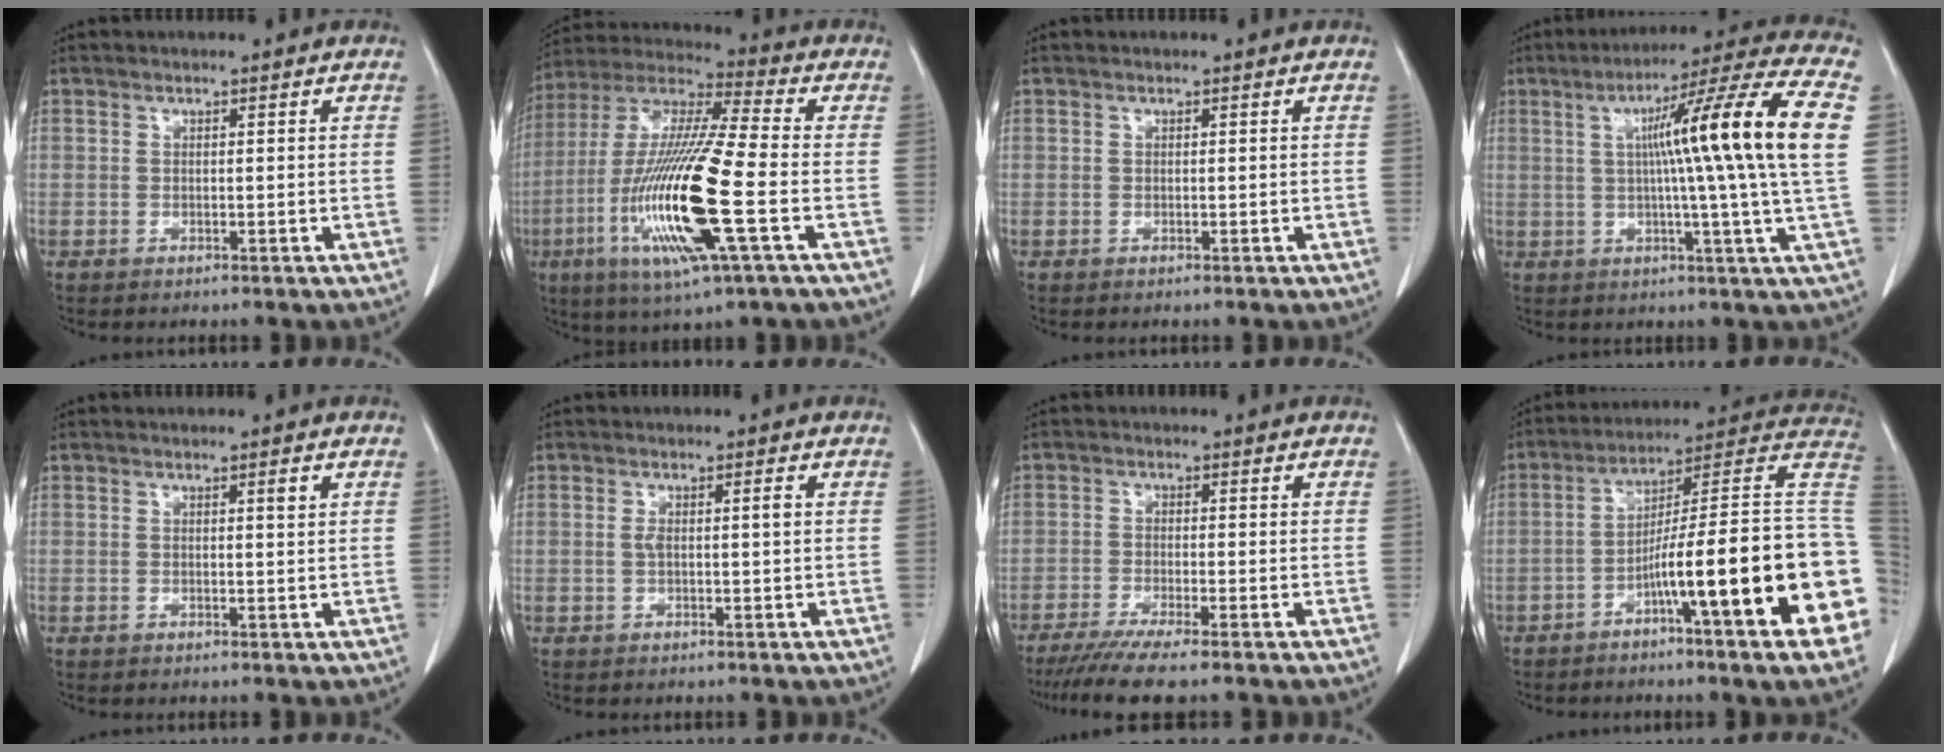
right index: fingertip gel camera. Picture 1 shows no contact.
{"total": 20.4, "force": [-5.7, 1.3, 19.5], "torque": [-0.421, -0.026, -0.112]}
{"total": 0.0}
{"total": 18.4, "force": [2.9, -2.3, 18.1], "torque": [-0.258, 0.011, 0.030]}
{"total": 0.9, "force": [0.4, 0.0, 0.8], "torque": [-0.018, 0.001, 0.007]}
{"total": 1.9, "force": [0.0, 0.2, 1.9], "torque": [-0.035, 0.005, 0.001]}
{"total": 7.4, "force": [-6.0, -0.7, 4.3], "torque": [-0.062, -0.020, -0.094]}
{"total": 22.1, "force": [-6.0, 0.3, 21.3], "torque": [-0.220, 0.026, -0.094]}